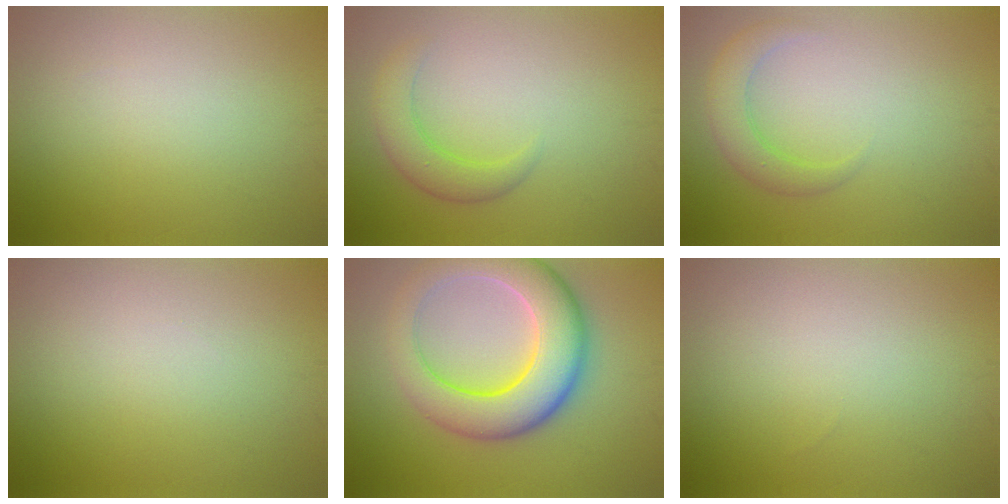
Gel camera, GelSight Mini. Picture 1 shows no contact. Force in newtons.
{"total": 3.1, "press": 3.1, "slide": 0.1}
{"total": 3.0, "press": 3.0, "slide": 0.1}
{"total": 0.0}
{"total": 9.4, "press": 9.4, "slide": 0.3}
{"total": 0.0}